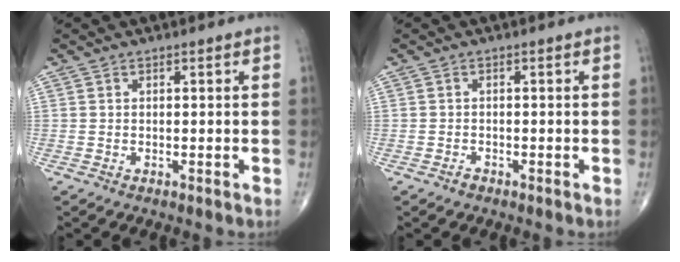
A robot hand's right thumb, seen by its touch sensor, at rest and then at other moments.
{"total": 0.9, "force": [-0.7, 0.5, 0.2], "torque": [-0.003, 0.001, -0.015]}